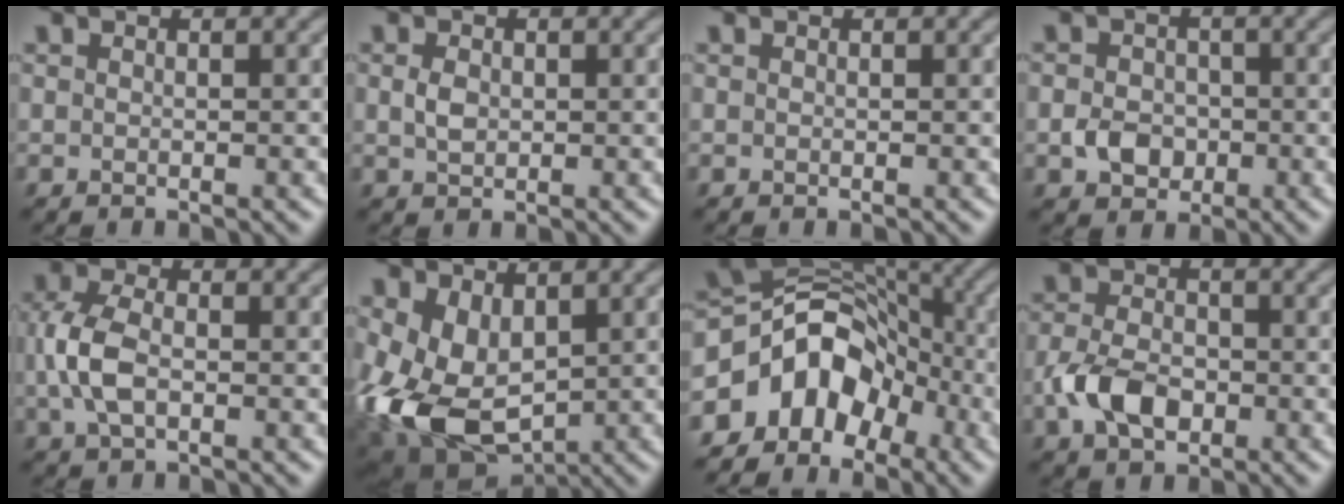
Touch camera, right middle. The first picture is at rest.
{"total": 1.5, "force": [0.1, 1.1, 1.0], "torque": [-0.025, 0.000, 0.003]}
{"total": 0.0}
{"total": 2.8, "force": [-0.8, 2.3, 1.3], "torque": [-0.020, -0.003, -0.019]}
{"total": 4.1, "force": [-0.4, 2.4, 3.3], "torque": [-0.081, 0.001, -0.010]}
{"total": 8.6, "force": [-0.9, 5.6, 6.4], "torque": [-0.157, -0.027, -0.007]}
{"total": 8.7, "force": [-4.1, 6.2, 4.4], "torque": [-0.061, 0.011, -0.087]}
{"total": 4.4, "force": [-1.4, 3.0, 2.9], "torque": [-0.066, -0.001, -0.034]}